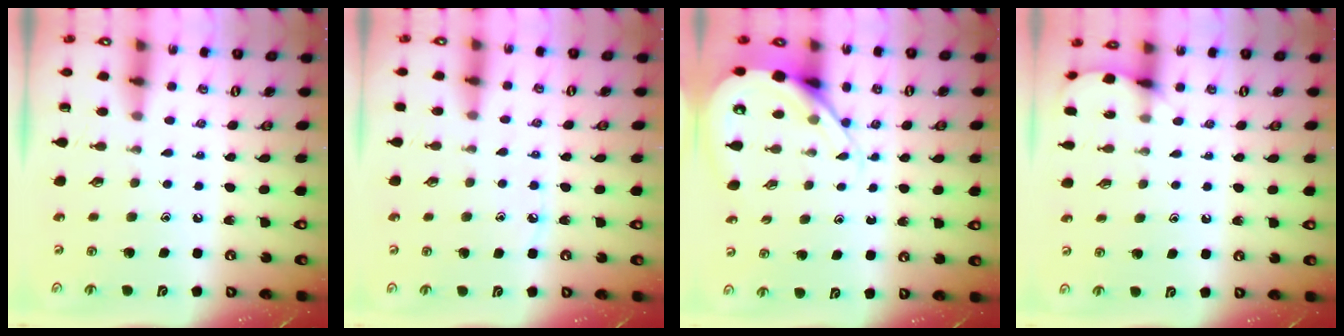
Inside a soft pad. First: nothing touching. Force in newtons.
{"total": 4.6, "press": 4.6, "slide": 0.7}
{"total": 7.3, "press": 7.2, "slide": 0.9}
{"total": 3.9, "press": 3.9, "slide": 0.3}